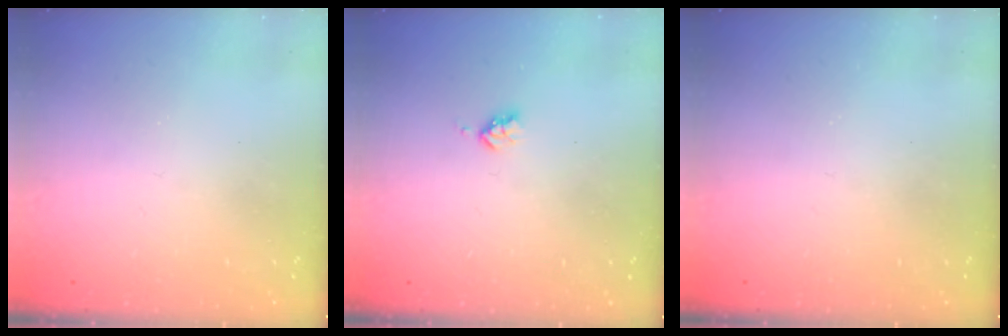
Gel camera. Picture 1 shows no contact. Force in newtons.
{"total": 2.9, "press": 2.9, "slide": 0.5}
{"total": 0.0}